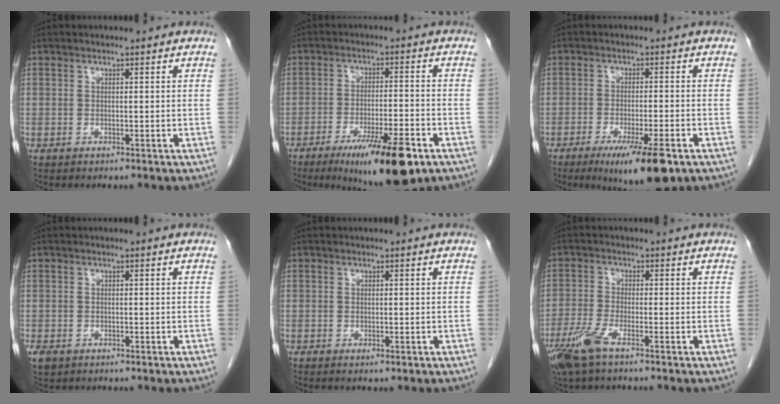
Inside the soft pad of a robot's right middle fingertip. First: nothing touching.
{"total": 13.0, "force": [-7.6, 1.9, 10.4], "torque": [-0.151, -0.021, -0.114]}
{"total": 9.7, "force": [-5.8, 1.2, 7.8], "torque": [-0.120, -0.021, -0.085]}
{"total": 1.9, "force": [-1.0, 1.4, 0.8], "torque": [-0.019, -0.001, -0.013]}
{"total": 0.6, "force": [-0.3, 0.3, 0.4], "torque": [-0.006, -0.001, -0.002]}
{"total": 5.8, "force": [-3.6, 1.0, 4.3], "torque": [-0.105, -0.014, -0.072]}